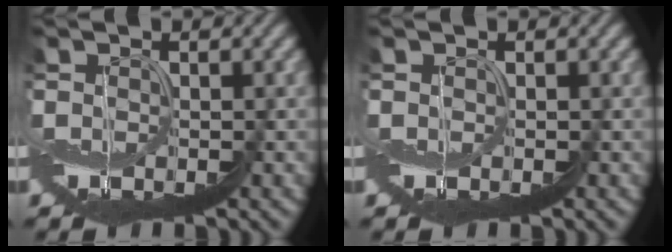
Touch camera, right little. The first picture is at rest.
{"total": 0.0}